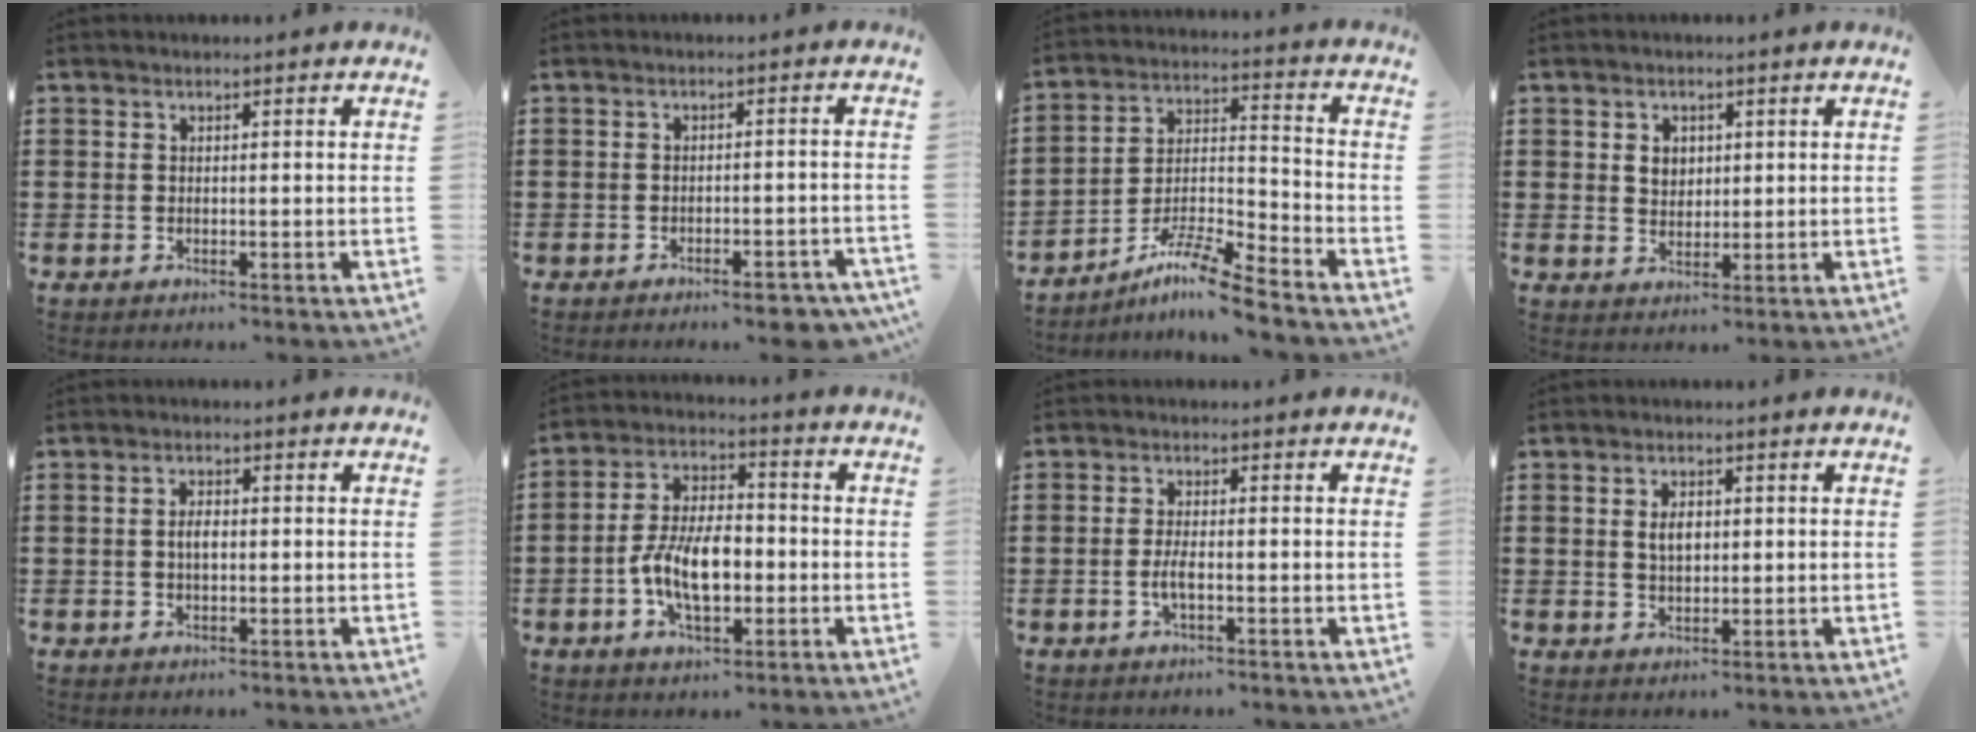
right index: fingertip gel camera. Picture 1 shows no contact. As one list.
[{"total": 3.5, "force": [-2.9, 0.4, 1.9], "torque": [-0.029, 0.001, -0.053]}, {"total": 9.5, "force": [-8.1, 0.4, 4.8], "torque": [-0.089, 0.011, -0.159]}, {"total": 2.6, "force": [0.8, 2.1, 1.3], "torque": [-0.032, 0.010, 0.013]}, {"total": 2.3, "force": [-0.1, 1.1, 2.0], "torque": [-0.039, 0.004, -0.003]}, {"total": 9.3, "force": [-2.3, 4.8, 7.6], "torque": [-0.164, -0.002, -0.051]}, {"total": 2.5, "force": [-0.8, 0.5, 2.3], "torque": [-0.048, -0.002, -0.016]}, {"total": 3.1, "force": [0.5, 1.7, 2.5], "torque": [-0.044, 0.004, 0.005]}]